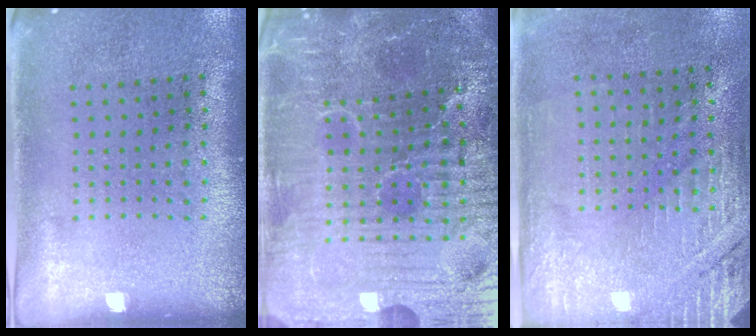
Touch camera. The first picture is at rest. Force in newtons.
{"total": 6.8, "press": 6.2, "slide": 2.8}
{"total": 2.8, "press": 2.6, "slide": 1.0}